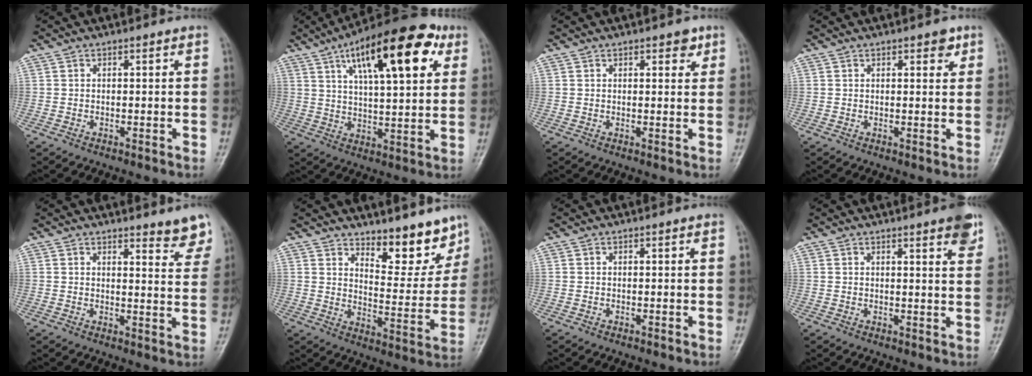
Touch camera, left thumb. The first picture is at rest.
{"total": 21.0, "force": [9.4, 7.5, 17.2], "torque": [-0.238, -0.009, 0.145]}
{"total": 2.7, "force": [1.6, 1.3, 1.7], "torque": [-0.007, -0.005, 0.018]}
{"total": 2.7, "force": [1.5, 1.2, 1.8], "torque": [-0.010, -0.005, 0.017]}
{"total": 5.2, "force": [4.4, 1.1, 2.5], "torque": [-0.014, -0.037, 0.047]}
{"total": 10.4, "force": [8.3, 3.6, 5.2], "torque": [-0.037, -0.073, 0.132]}
{"total": 0.0}
{"total": 4.8, "force": [3.0, 0.8, 3.7], "torque": [-0.037, -0.013, 0.035]}